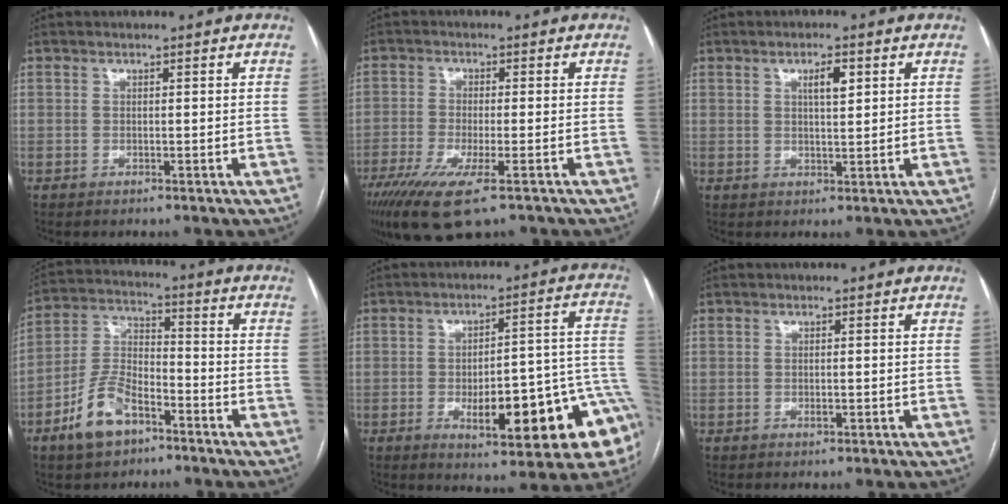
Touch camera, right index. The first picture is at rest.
{"total": 10.7, "force": [-6.6, 2.1, 8.1], "torque": [-0.146, -0.029, -0.112]}
{"total": 3.3, "force": [1.4, 0.9, 2.9], "torque": [-0.047, 0.001, 0.022]}
{"total": 10.0, "force": [-5.9, 4.6, 6.6], "torque": [-0.150, 0.008, -0.110]}
{"total": 18.1, "force": [-6.4, 4.6, 16.2], "torque": [-0.130, 0.032, -0.070]}
{"total": 0.6, "force": [-0.2, 0.2, 0.6], "torque": [-0.009, -0.002, -0.001]}